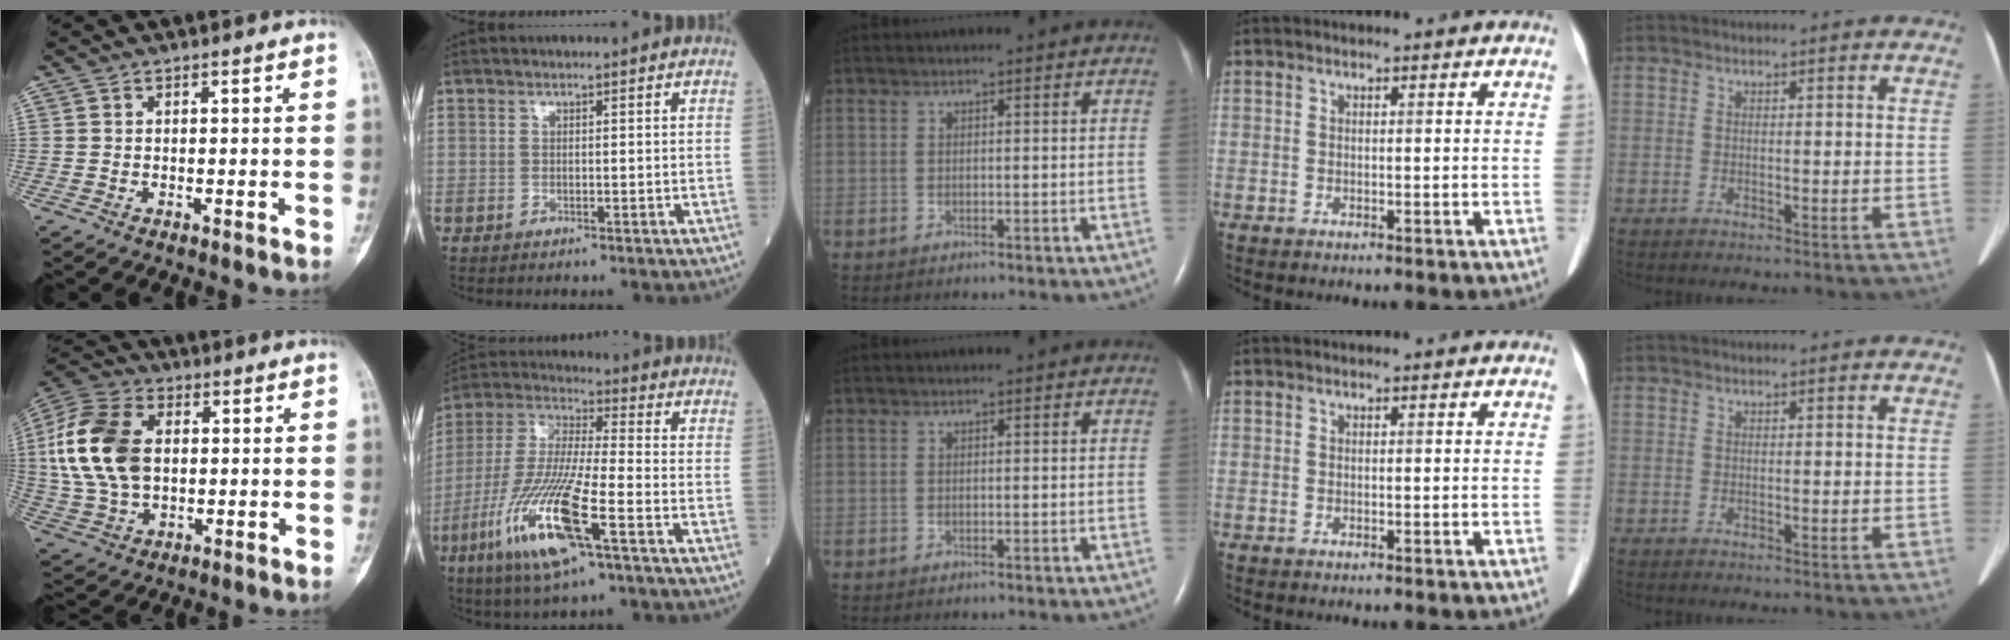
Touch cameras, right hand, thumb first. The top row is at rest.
{"thumb": {"total": 17.0, "force": [2.0, 11.2, 12.7], "torque": [-0.254, 0.012, 0.037]}, "index": {"total": 17.2, "force": [-7.3, 2.0, 15.5], "torque": [-0.335, -0.027, -0.138]}}